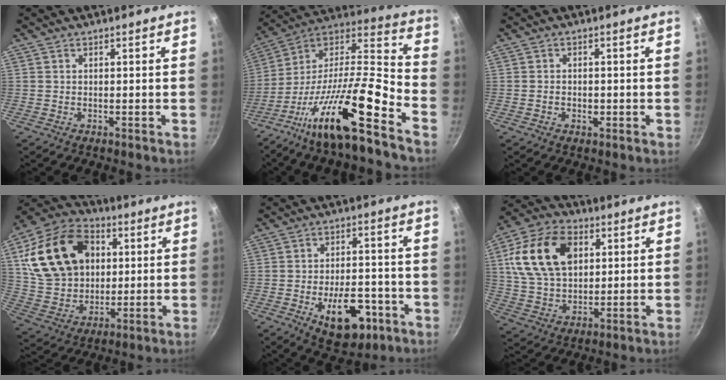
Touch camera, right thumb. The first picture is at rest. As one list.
[{"total": 23.7, "force": [-14.1, 4.5, 18.6], "torque": [-0.277, 0.070, -0.259]}, {"total": 2.1, "force": [-0.5, 1.6, 1.3], "torque": [-0.018, 0.003, -0.010]}, {"total": 23.2, "force": [5.7, 17.2, 14.5], "torque": [-0.234, 0.004, 0.107]}, {"total": 13.3, "force": [-5.0, 7.5, 9.8], "torque": [-0.107, 0.023, -0.062]}, {"total": 18.4, "force": [5.1, 12.5, 12.5], "torque": [-0.212, 0.000, 0.089]}]